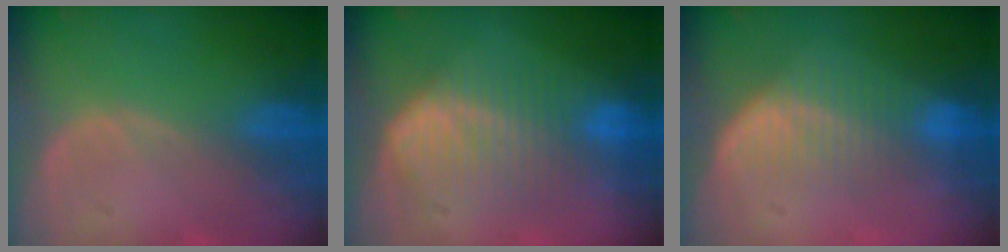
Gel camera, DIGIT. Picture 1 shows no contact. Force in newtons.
{"total": 8.7, "press": 8.7, "slide": 0.2}
{"total": 7.1, "press": 6.6, "slide": 2.6}